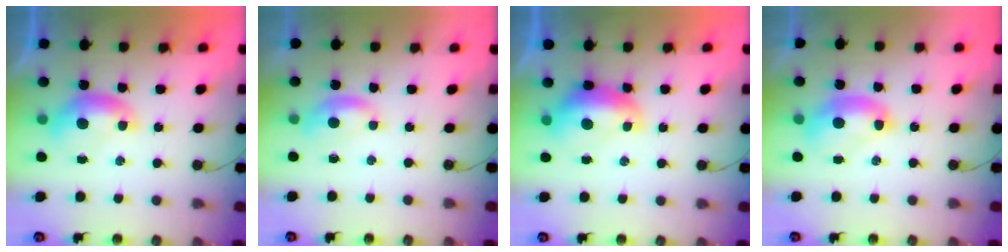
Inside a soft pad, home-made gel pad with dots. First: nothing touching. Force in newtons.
{"total": 0.5, "press": 0.4, "slide": 0.4}
{"total": 2.0, "press": 2.0, "slide": 0.6}
{"total": 2.9, "press": 2.9, "slide": 0.1}